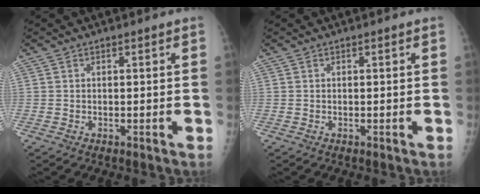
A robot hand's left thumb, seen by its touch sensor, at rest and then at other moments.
{"total": 0.0}